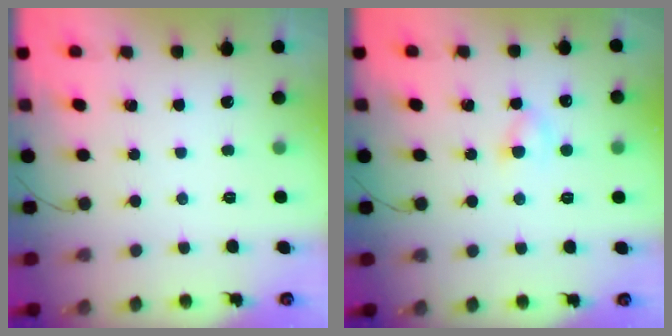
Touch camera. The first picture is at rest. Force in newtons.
{"total": 2.9, "press": 2.6, "slide": 1.3}